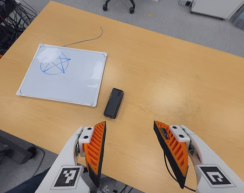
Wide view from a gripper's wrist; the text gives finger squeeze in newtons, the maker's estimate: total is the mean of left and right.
{"total": 0.0}